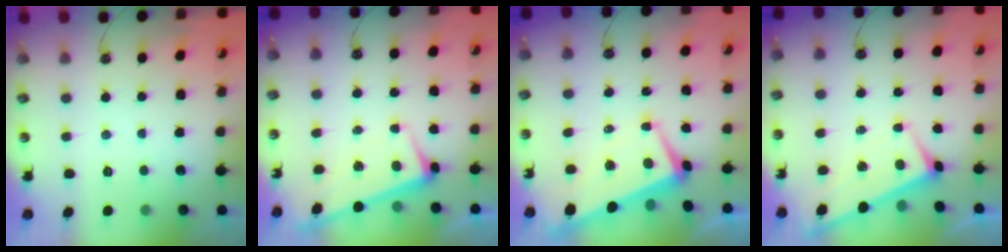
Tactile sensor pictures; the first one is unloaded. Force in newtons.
{"total": 2.7, "press": 2.7, "slide": 0.6}
{"total": 1.9, "press": 1.5, "slide": 1.1}
{"total": 3.0, "press": 3.0, "slide": 0.1}